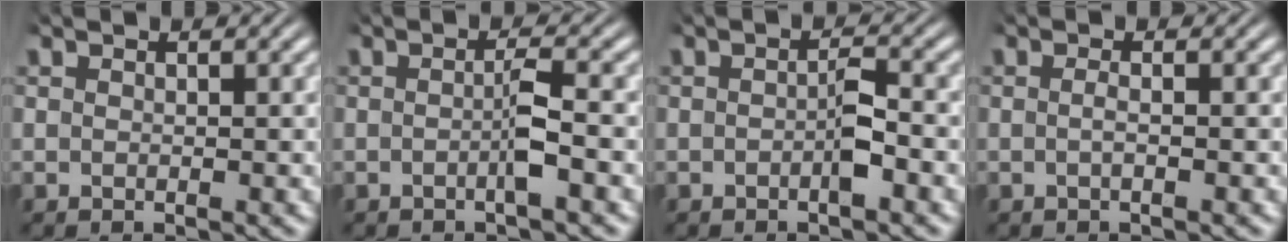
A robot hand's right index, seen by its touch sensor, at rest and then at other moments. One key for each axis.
{"total": 1.9, "fx": -0.7, "fy": -0.1, "fz": 1.8, "tx": -0.021, "ty": 0.006, "tz": -0.017}
{"total": 1.6, "fx": -0.7, "fy": 0.1, "fz": 1.4, "tx": -0.015, "ty": 0.003, "tz": -0.013}
{"total": 0.9, "fx": -0.5, "fy": -0.1, "fz": 0.8, "tx": -0.019, "ty": -0.005, "tz": -0.009}